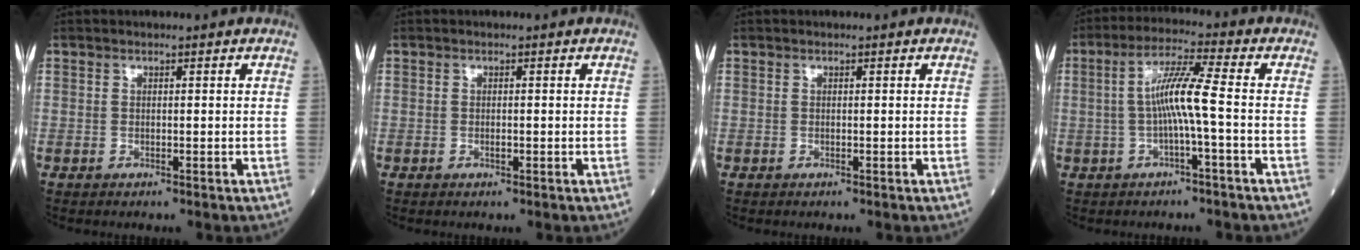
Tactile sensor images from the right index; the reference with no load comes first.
{"total": 0.6, "force": [-0.2, 0.1, 0.6], "torque": [-0.013, 0.000, -0.002]}
{"total": 0.0}
{"total": 6.9, "force": [-0.8, -0.5, 6.9], "torque": [-0.134, 0.013, -0.015]}